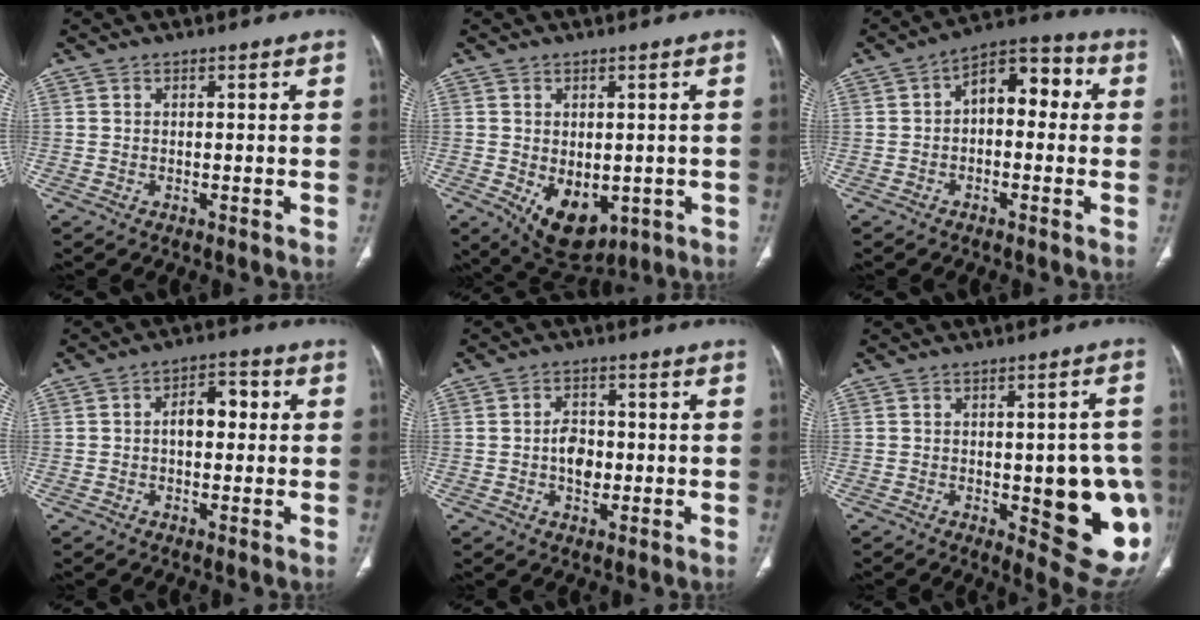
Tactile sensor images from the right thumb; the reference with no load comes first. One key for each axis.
{"total": 9.9, "fx": -2.5, "fy": 6.5, "fz": 7.1, "tx": -0.081, "ty": -0.010, "tz": -0.013}
{"total": 9.7, "fx": 0.8, "fy": 5.9, "fz": 7.7, "tx": -0.080, "ty": 0.036, "tz": -0.004}
{"total": 6.3, "fx": 0.4, "fy": 3.9, "fz": 5.0, "tx": -0.059, "ty": 0.022, "tz": -0.001}
{"total": 5.2, "fx": -0.6, "fy": 3.6, "fz": 3.7, "tx": -0.048, "ty": 0.010, "tz": -0.012}
{"total": 17.4, "fx": -3.5, "fy": 6.5, "fz": 15.7, "tx": -0.138, "ty": 0.006, "tz": -0.020}